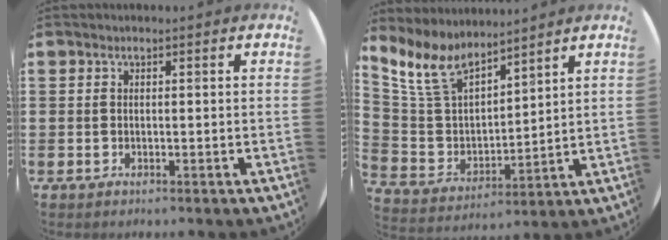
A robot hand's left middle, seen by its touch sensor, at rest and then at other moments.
{"total": 9.6, "force": [8.1, 3.5, 3.9], "torque": [-0.107, -0.027, 0.151]}